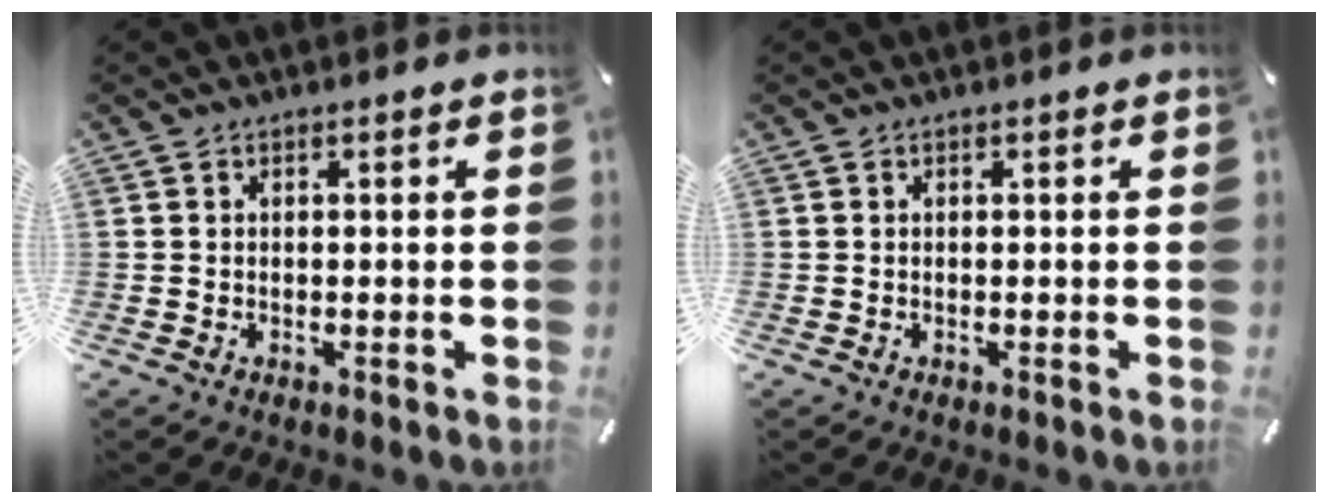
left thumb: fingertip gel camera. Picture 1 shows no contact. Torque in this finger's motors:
{"motor_torque": [0.00, 0.00, 0.00, -0.02, 0.00]}